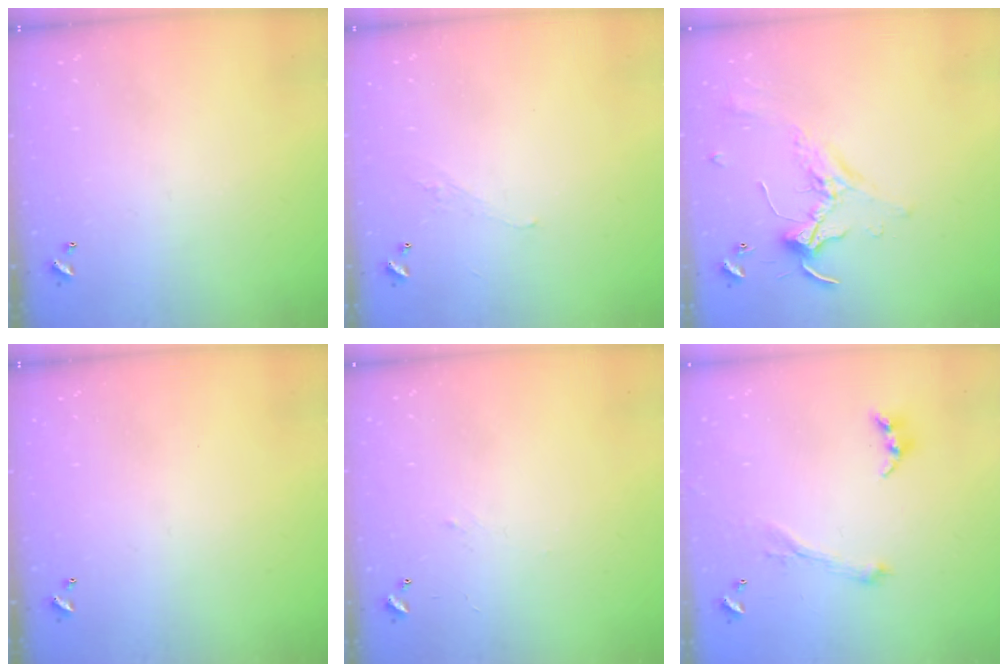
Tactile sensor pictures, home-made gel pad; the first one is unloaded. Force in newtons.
{"total": 0.5, "press": 0.1, "slide": 0.5}
{"total": 1.8, "press": 1.8, "slide": 0.2}
{"total": 0.0}
{"total": 2.7, "press": 2.6, "slide": 0.4}
{"total": 0.9, "press": 0.4, "slide": 0.8}